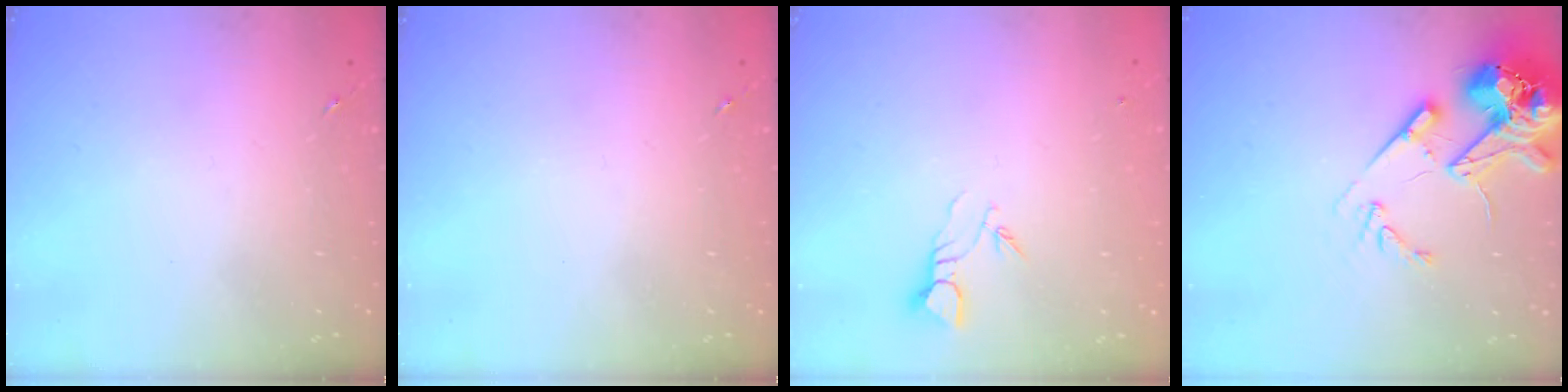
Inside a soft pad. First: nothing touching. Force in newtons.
{"total": 0.0}
{"total": 3.4, "press": 3.4, "slide": 0.2}
{"total": 18.0, "press": 17.8, "slide": 2.8}